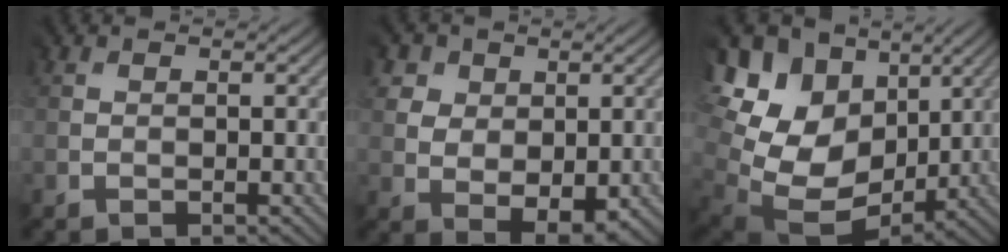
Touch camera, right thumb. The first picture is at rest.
{"total": 5.4, "force": [2.1, 4.5, 2.2], "torque": [-0.069, 0.000, 0.040]}
{"total": 17.7, "force": [3.8, 13.9, 10.3], "torque": [-0.249, 0.002, 0.104]}